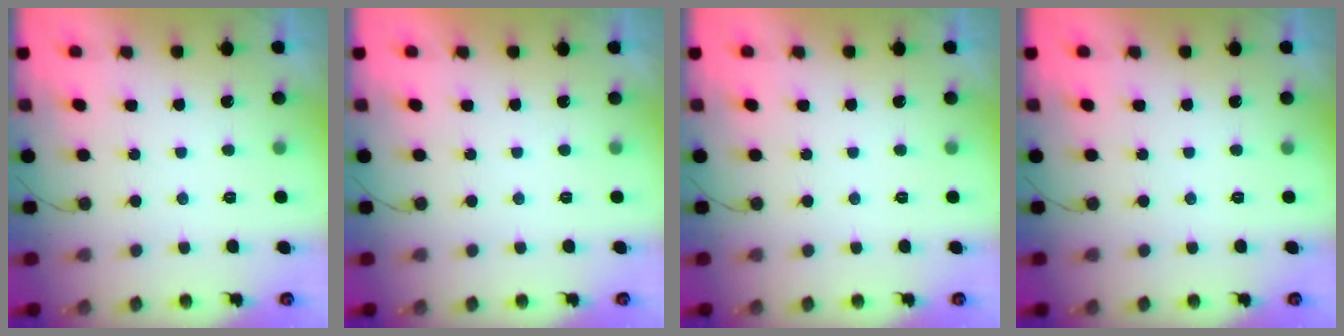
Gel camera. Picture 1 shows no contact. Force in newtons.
{"total": 1.7, "press": 1.7, "slide": 0.0}
{"total": 0.0}
{"total": 0.0}